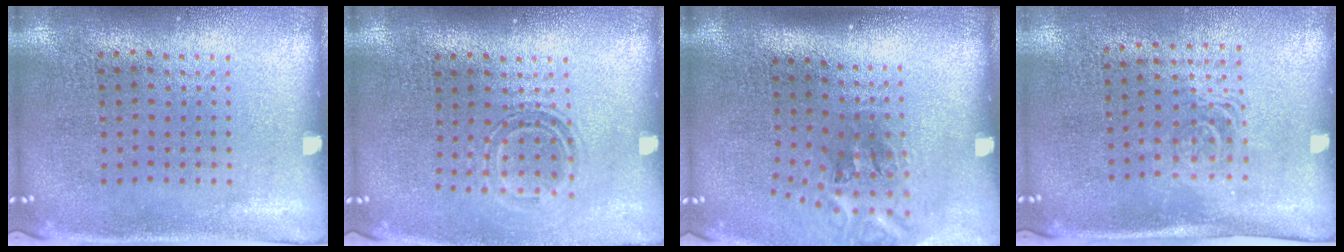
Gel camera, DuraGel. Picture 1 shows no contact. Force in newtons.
{"total": 1.5, "press": 1.1, "slide": 1.0}
{"total": 2.3, "press": 1.4, "slide": 1.9}
{"total": 1.7, "press": 1.3, "slide": 1.1}